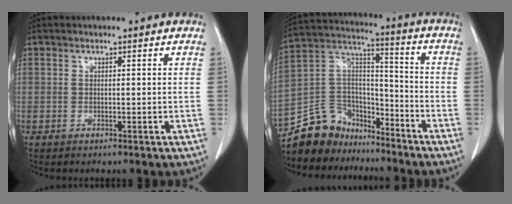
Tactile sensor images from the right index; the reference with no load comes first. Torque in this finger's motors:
{"motor_torque": [-0.43, -0.15, -0.58, -0.21]}